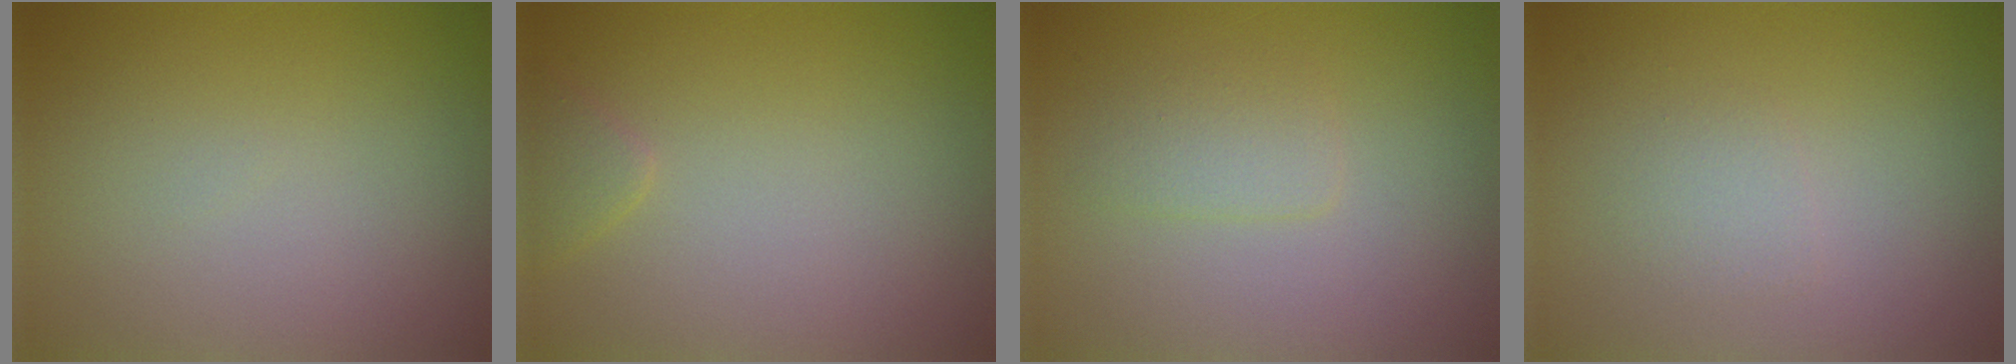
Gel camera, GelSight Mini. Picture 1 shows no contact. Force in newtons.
{"total": 1.1, "press": 1.1, "slide": 0.1}
{"total": 1.6, "press": 1.6, "slide": 0.0}
{"total": 1.2, "press": 1.2, "slide": 0.0}